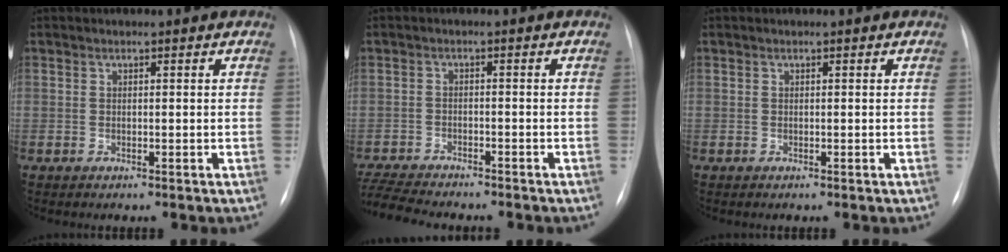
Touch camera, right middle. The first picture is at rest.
{"total": 9.2, "force": [-8.6, 1.2, 3.3], "torque": [-0.065, -0.010, -0.138]}
{"total": 0.0}